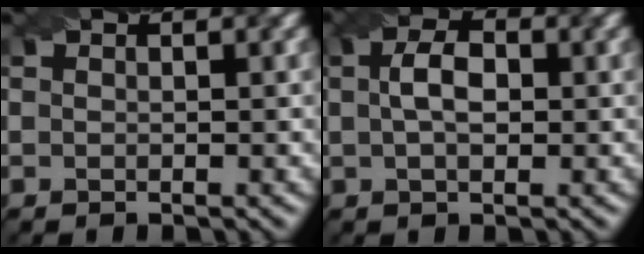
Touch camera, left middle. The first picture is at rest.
{"total": 3.2, "force": [0.3, 1.9, 2.6], "torque": [-0.052, 0.006, 0.002]}